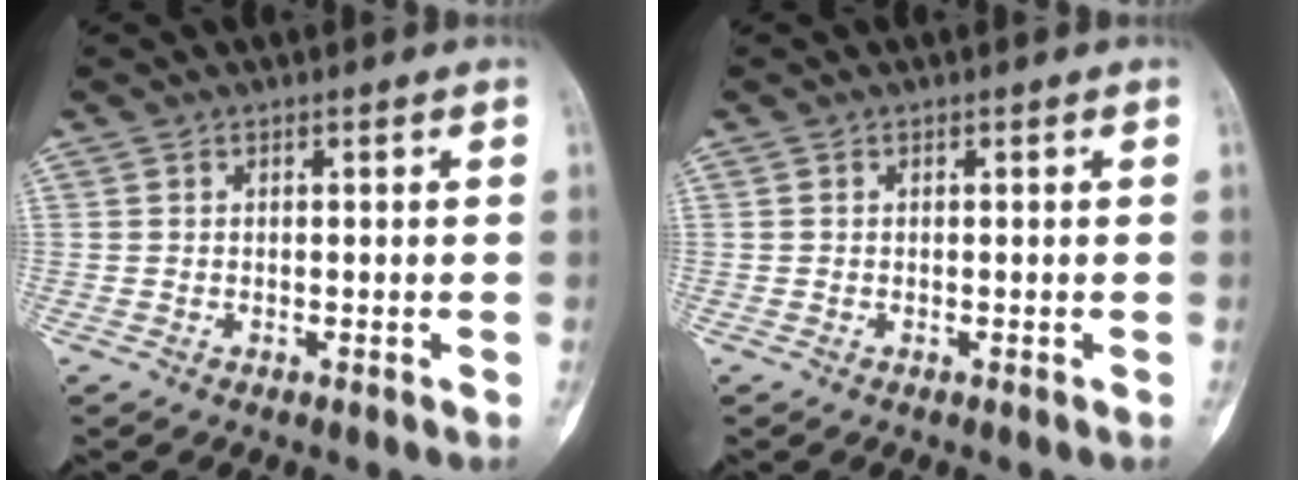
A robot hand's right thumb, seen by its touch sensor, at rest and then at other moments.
{"total": 0.0}